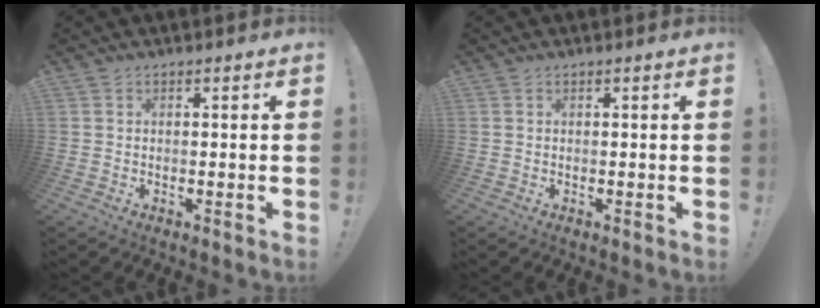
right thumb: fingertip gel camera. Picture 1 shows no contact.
{"total": 0.0}